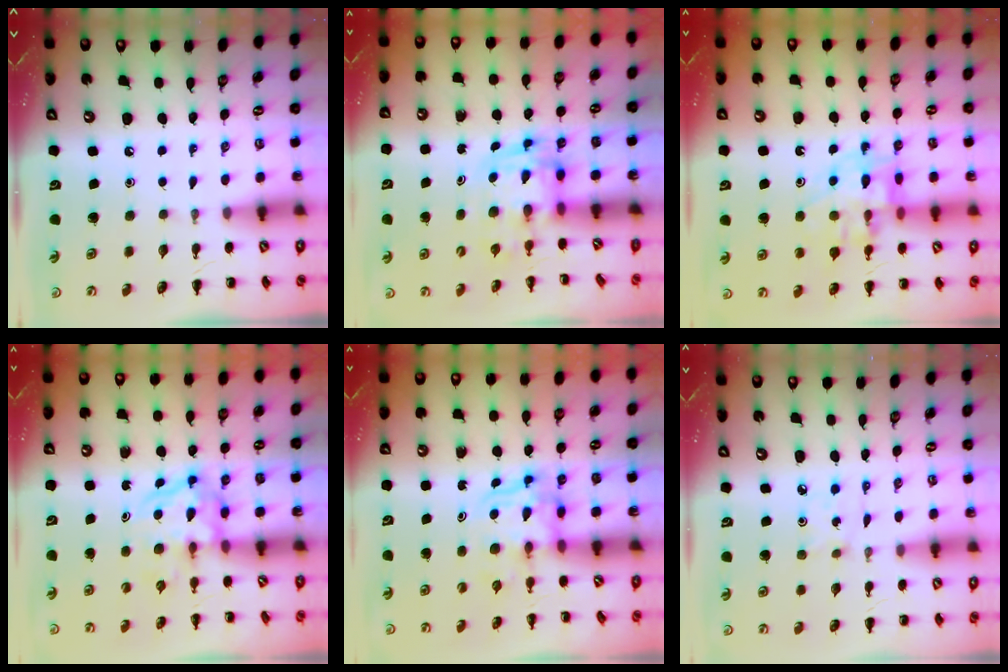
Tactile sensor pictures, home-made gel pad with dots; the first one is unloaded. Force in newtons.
{"total": 2.9, "press": 2.9, "slide": 0.5}
{"total": 13.2, "press": 12.9, "slide": 2.9}
{"total": 3.8, "press": 3.8, "slide": 0.4}
{"total": 3.6, "press": 3.6, "slide": 0.2}
{"total": 1.7, "press": 1.6, "slide": 0.6}